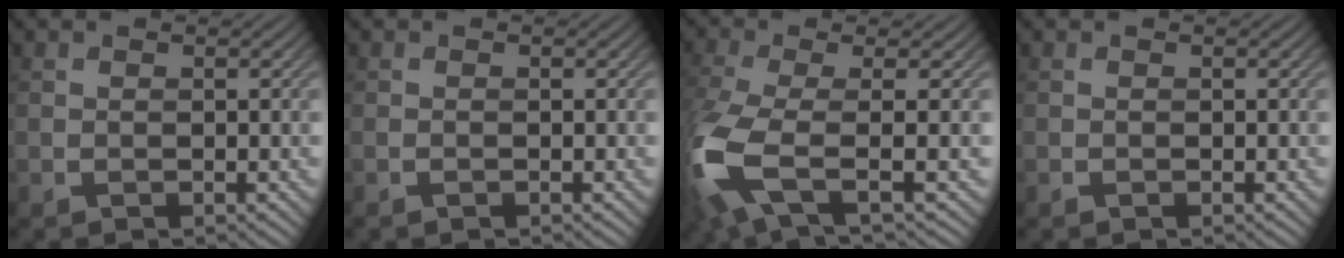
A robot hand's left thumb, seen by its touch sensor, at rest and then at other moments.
{"total": 0.6, "force": [-0.5, -0.1, 0.1], "torque": [-0.001, -0.001, -0.013]}
{"total": 9.5, "force": [-2.9, 2.9, 8.5], "torque": [-0.212, -0.021, -0.063]}
{"total": 0.0}